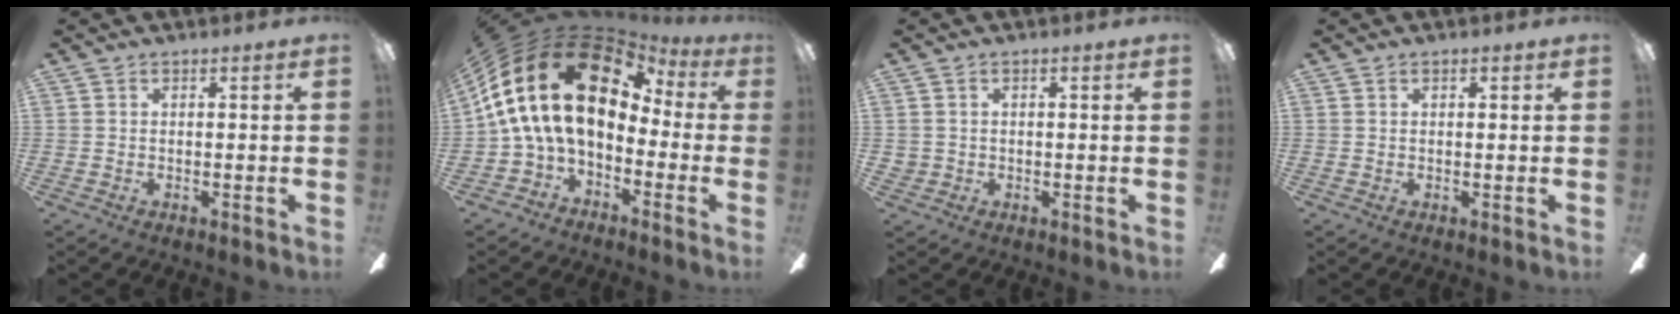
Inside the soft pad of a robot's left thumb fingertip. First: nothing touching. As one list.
[{"total": 23.4, "force": [4.9, 14.5, 17.7], "torque": [-0.372, -0.019, 0.087]}, {"total": 1.6, "force": [0.1, 1.6, 0.3], "torque": [-0.008, 0.006, 0.000]}, {"total": 0.7, "force": [0.3, 0.5, 0.3], "torque": [-0.008, 0.004, 0.006]}]